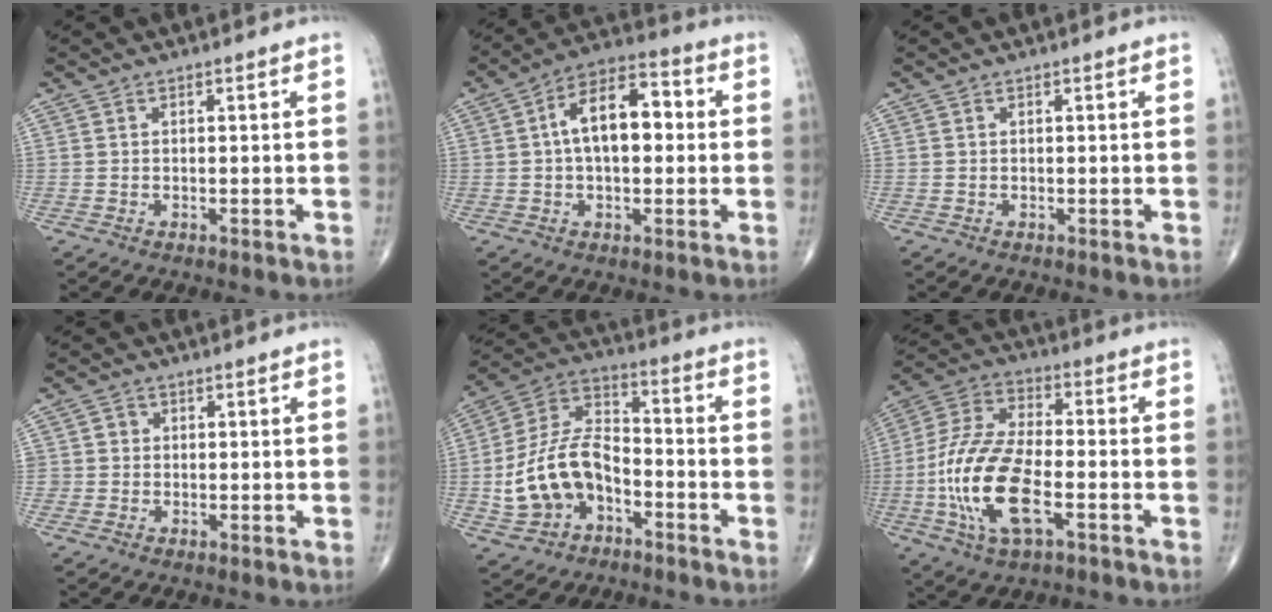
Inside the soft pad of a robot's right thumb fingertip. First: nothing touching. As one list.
[{"total": 12.4, "force": [1.1, 6.8, 10.3], "torque": [-0.157, 0.031, 0.007]}, {"total": 0.0}, {"total": 2.0, "force": [-0.1, 1.9, 0.2], "torque": [0.012, 0.007, -0.005]}, {"total": 15.0, "force": [-4.2, 9.8, 10.5], "torque": [-0.194, 0.045, -0.084]}, {"total": 17.6, "force": [-5.0, 7.7, 15.0], "torque": [-0.317, 0.020, -0.093]}]